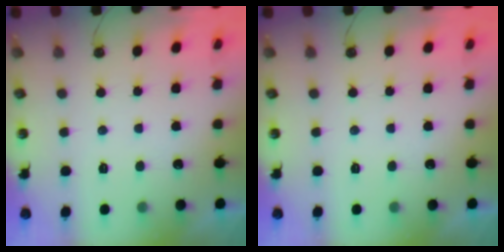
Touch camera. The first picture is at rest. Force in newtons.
{"total": 0.0}